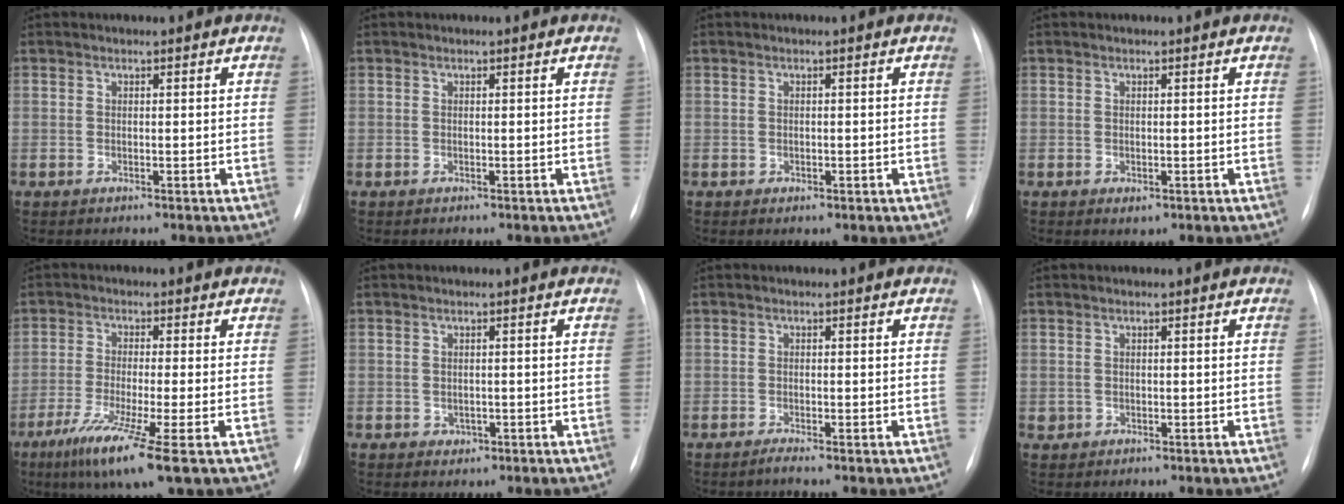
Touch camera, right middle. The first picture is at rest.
{"total": 0.0}
{"total": 1.0, "force": [-0.4, 0.8, 0.6], "torque": [-0.010, 0.001, -0.001]}
{"total": 1.0, "force": [-0.4, 0.6, 0.7], "torque": [-0.008, -0.002, -0.001]}
{"total": 9.7, "force": [-5.1, -0.4, 8.2], "torque": [-0.155, -0.034, -0.091]}
{"total": 1.3, "force": [-0.4, 1.1, 0.4], "torque": [-0.005, 0.002, -0.003]}
{"total": 0.8, "force": [-0.7, -0.2, 0.4], "torque": [-0.008, -0.001, -0.013]}
{"total": 0.7, "force": [-0.1, 0.7, 0.1], "torque": [0.002, 0.004, -0.002]}